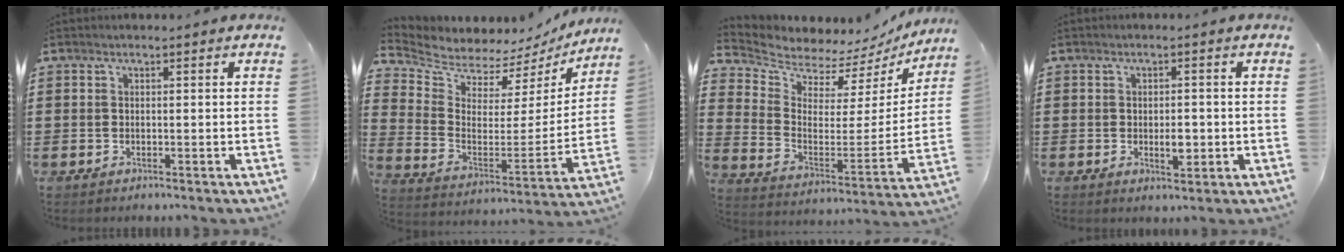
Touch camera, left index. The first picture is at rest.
{"total": 5.7, "force": [5.6, 1.2, -0.1], "torque": [-0.039, -0.057, 0.095]}
{"total": 5.8, "force": [5.7, 1.3, 0.0], "torque": [-0.042, -0.057, 0.094]}
{"total": 2.9, "force": [-0.3, 1.5, 2.5], "torque": [-0.031, -0.004, -0.009]}